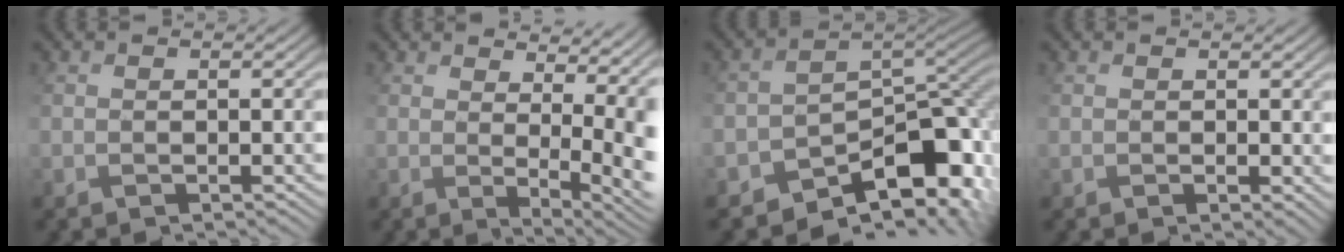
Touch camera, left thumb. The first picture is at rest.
{"total": 9.2, "force": [2.4, 4.3, 7.8], "torque": [-0.119, -0.006, 0.057]}
{"total": 10.9, "force": [-6.3, 5.5, 6.9], "torque": [-0.104, -0.012, -0.088]}
{"total": 2.1, "force": [0.1, 1.5, 1.3], "torque": [-0.027, -0.004, 0.002]}